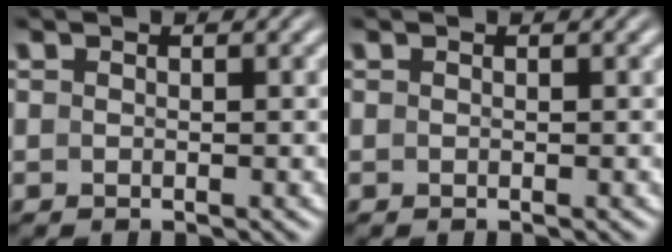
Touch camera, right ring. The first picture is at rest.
{"total": 0.0}